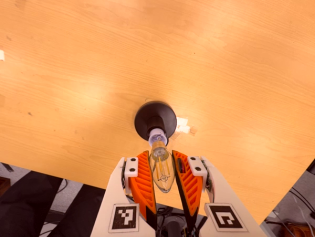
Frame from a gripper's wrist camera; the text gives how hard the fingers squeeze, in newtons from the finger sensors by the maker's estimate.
{"total": 13.0, "left": 14.3, "right": 11.6}